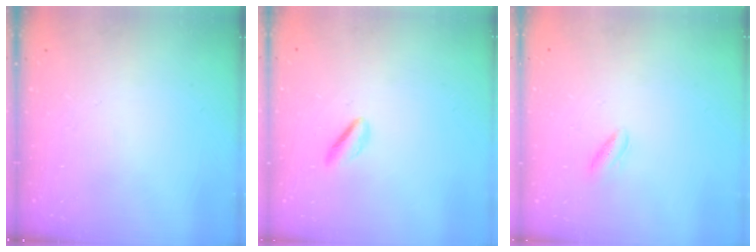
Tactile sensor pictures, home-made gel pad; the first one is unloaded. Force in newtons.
{"total": 1.8, "press": 1.5, "slide": 0.9}
{"total": 3.0, "press": 2.9, "slide": 0.6}